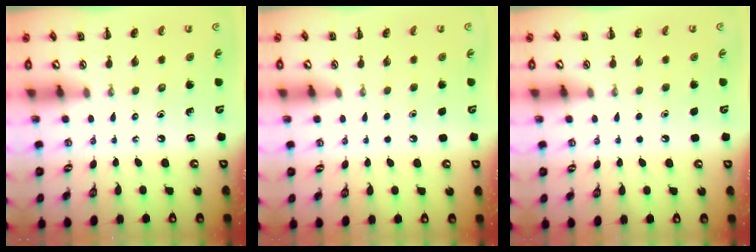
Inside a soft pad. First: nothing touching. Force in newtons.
{"total": 1.6, "press": 1.6, "slide": 0.1}
{"total": 1.6, "press": 1.6, "slide": 0.1}